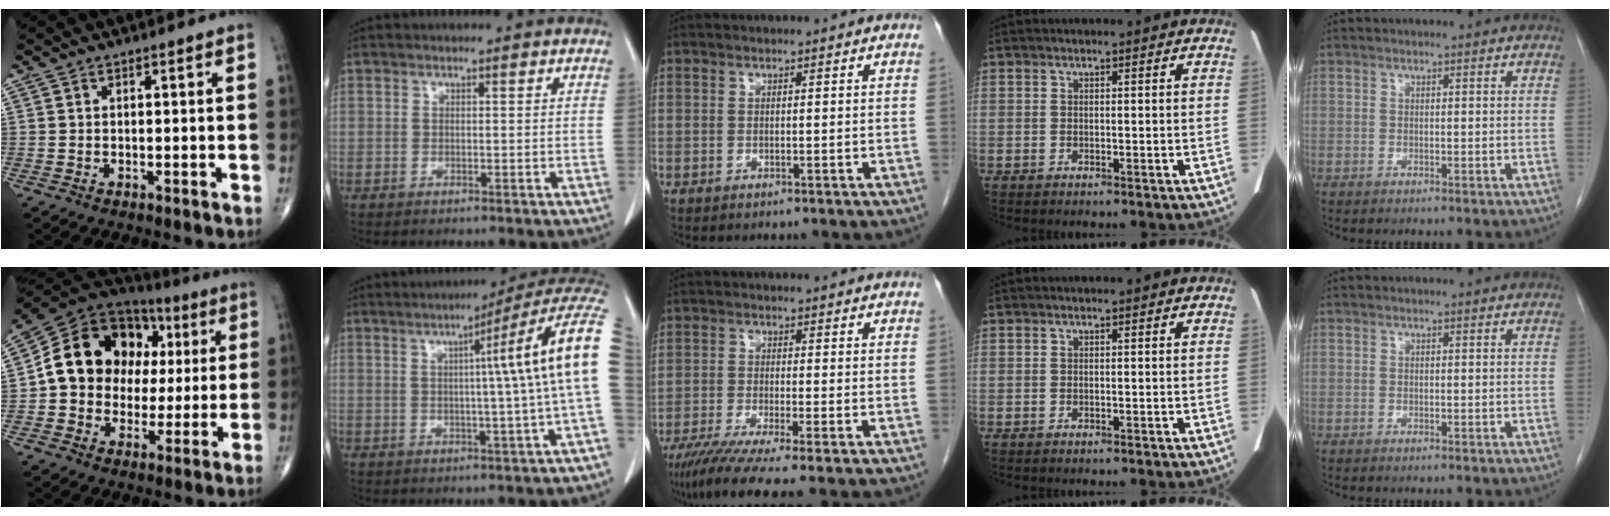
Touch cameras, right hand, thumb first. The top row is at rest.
{"thumb": {"total": 19.4, "force": [2.8, 15.5, 11.4], "torque": [-0.154, 0.032, 0.047]}, "index": {"total": 13.4, "force": [2.5, -2.0, 13.0], "torque": [-0.155, 0.022, 0.024]}, "middle": {"total": 8.4, "force": [-6.4, -0.8, 5.4], "torque": [-0.083, -0.025, -0.106]}}